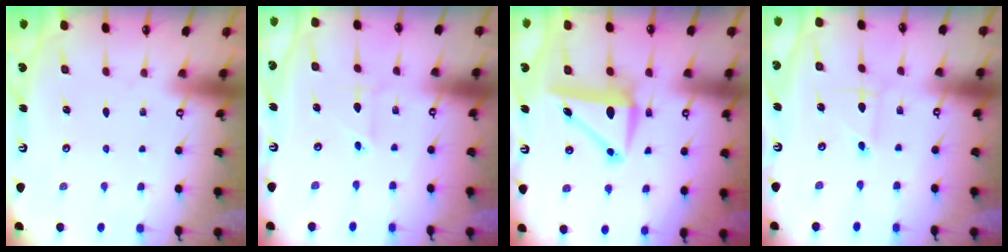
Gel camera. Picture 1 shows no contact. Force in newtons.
{"total": 2.3, "press": 2.3, "slide": 0.1}
{"total": 9.3, "press": 9.2, "slide": 1.7}
{"total": 1.6, "press": 1.6, "slide": 0.1}